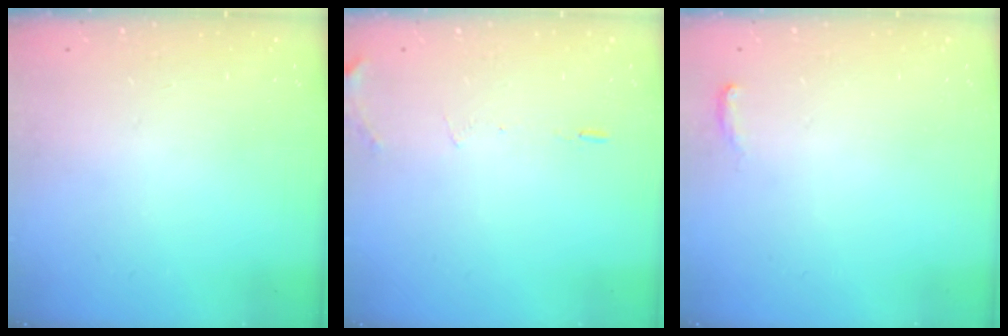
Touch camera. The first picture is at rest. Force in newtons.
{"total": 6.1, "press": 5.9, "slide": 1.7}
{"total": 3.6, "press": 3.3, "slide": 1.4}